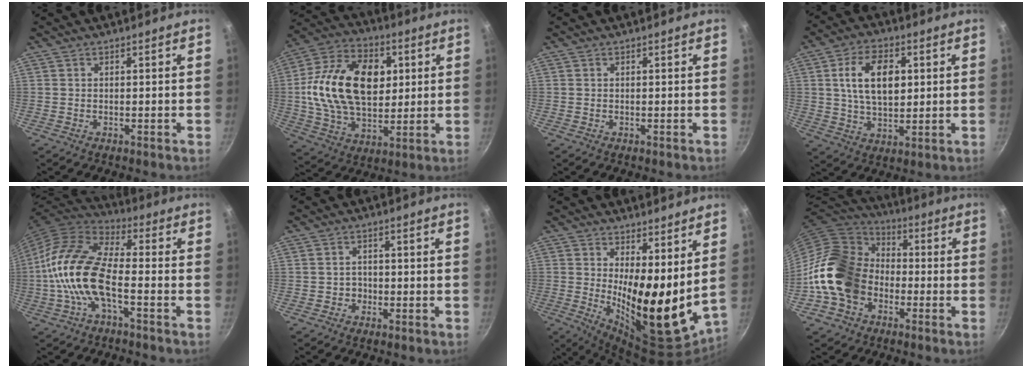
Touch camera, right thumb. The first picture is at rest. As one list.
[{"total": 22.6, "force": [3.3, 14.8, 16.8], "torque": [-0.277, 0.009, 0.050]}, {"total": 0.0}, {"total": 12.0, "force": [2.5, 7.2, 9.3], "torque": [-0.144, -0.001, 0.043]}, {"total": 15.9, "force": [-3.4, 6.9, 13.8], "torque": [-0.269, 0.037, -0.083]}, {"total": 2.1, "force": [-0.7, 1.9, 0.6], "torque": [0.006, 0.006, -0.011]}, {"total": 17.0, "force": [4.0, 6.7, 15.1], "torque": [-0.196, -0.061, 0.070]}, {"total": 17.4, "force": [-4.1, 13.8, 9.9], "torque": [-0.155, 0.049, -0.090]}]